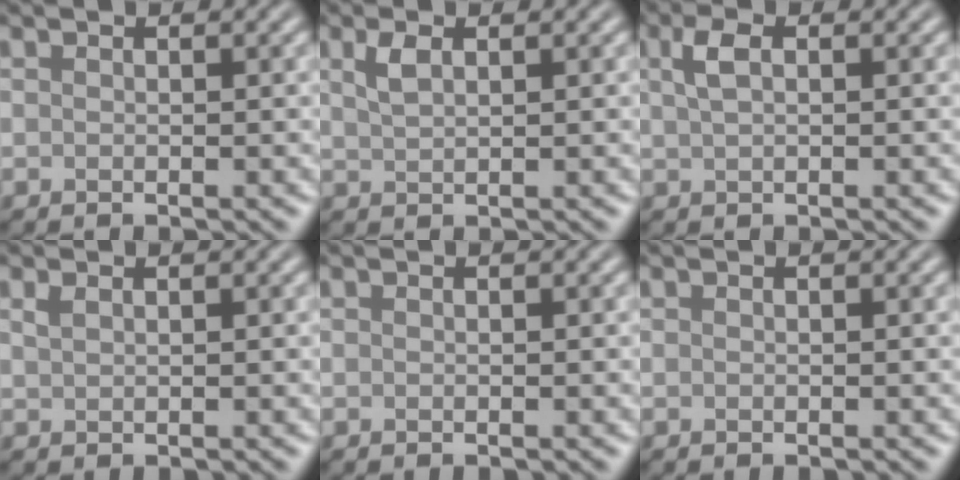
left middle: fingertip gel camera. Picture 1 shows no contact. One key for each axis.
{"total": 1.8, "fx": 1.0, "fy": 0.8, "fz": 1.3, "tx": -0.030, "ty": 0.004, "tz": 0.021}
{"total": 2.2, "fx": 0.8, "fy": 1.1, "fz": 1.7, "tx": -0.040, "ty": 0.006, "tz": 0.014}
{"total": 0.8, "fx": 0.6, "fy": 0.3, "fz": 0.5, "tx": -0.013, "ty": 0.001, "tz": 0.014}
{"total": 0.0}
{"total": 0.0}